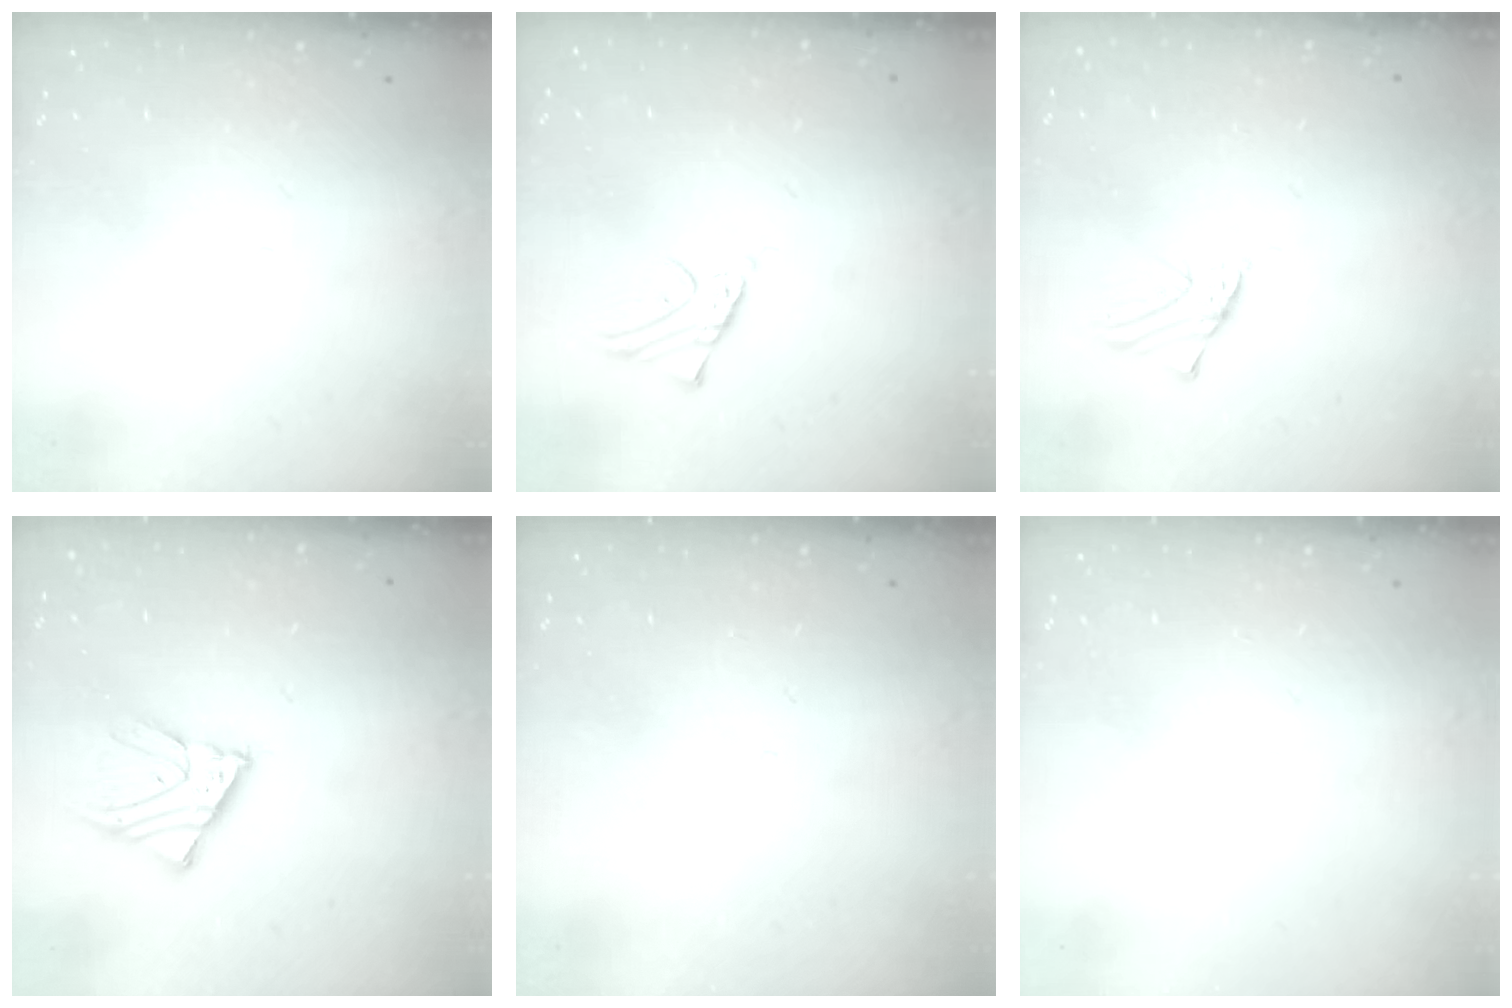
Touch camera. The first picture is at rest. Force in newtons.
{"total": 1.8, "press": 1.8, "slide": 0.4}
{"total": 0.9, "press": 0.8, "slide": 0.2}
{"total": 7.4, "press": 7.4, "slide": 0.8}
{"total": 0.0}
{"total": 0.0}